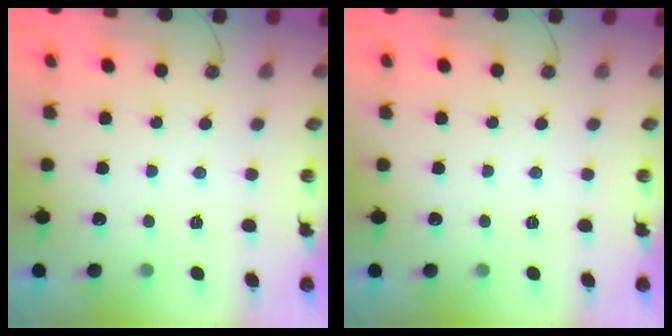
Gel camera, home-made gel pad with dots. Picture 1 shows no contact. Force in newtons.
{"total": 0.0}